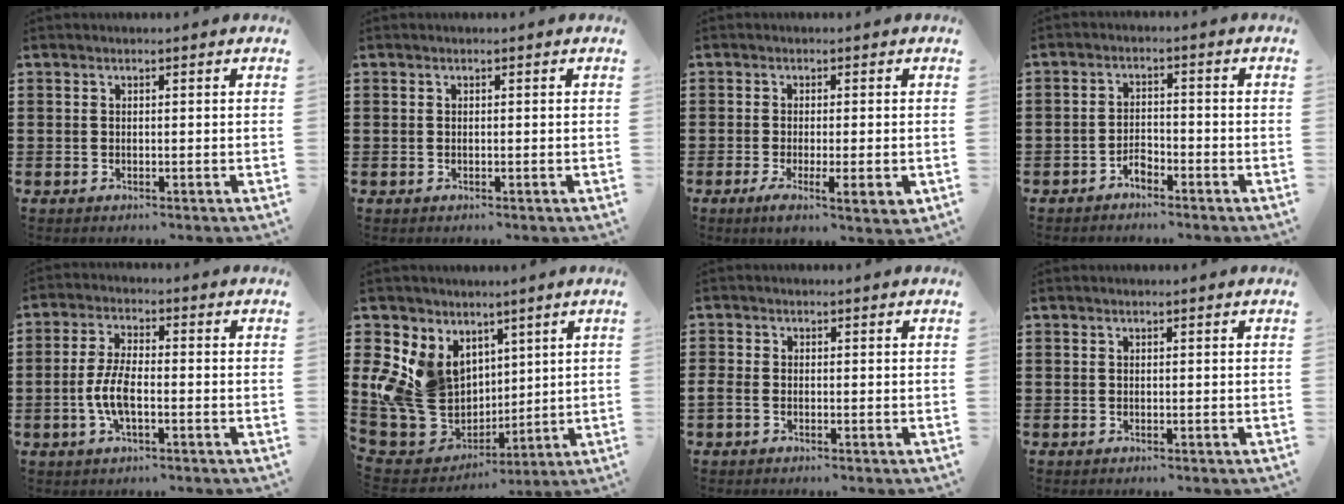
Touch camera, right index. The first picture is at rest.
{"total": 0.0}
{"total": 4.9, "force": [-1.7, 0.9, 4.5], "torque": [-0.084, -0.017, -0.027]}
{"total": 2.5, "force": [-2.1, 1.1, 0.8], "torque": [-0.022, 0.006, -0.043]}
{"total": 6.0, "force": [-1.5, 2.3, 5.3], "torque": [-0.127, -0.004, -0.036]}
{"total": 13.3, "force": [3.4, 11.2, 6.1], "torque": [-0.198, -0.021, 0.074]}
{"total": 1.1, "force": [-0.7, 0.6, 0.6], "torque": [-0.021, -0.003, -0.016]}
{"total": 0.0}